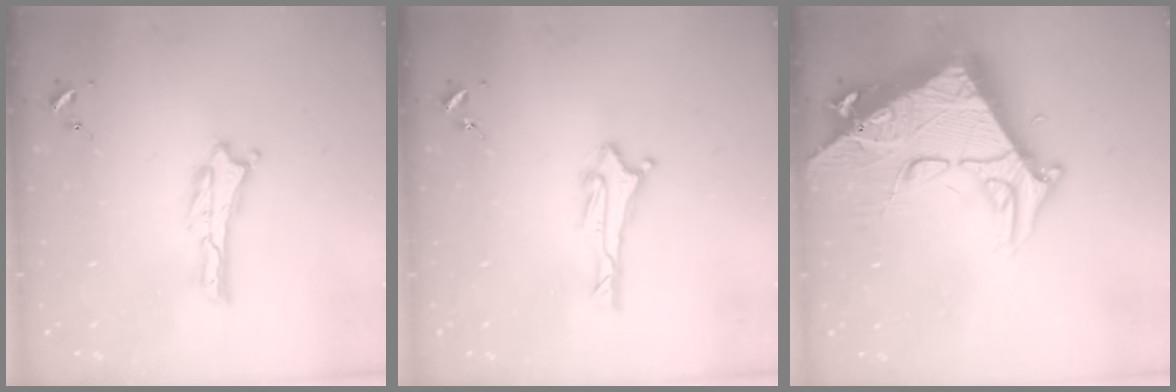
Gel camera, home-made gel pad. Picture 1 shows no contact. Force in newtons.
{"total": 2.0, "press": 1.8, "slide": 0.8}
{"total": 15.1, "press": 15.0, "slide": 1.6}